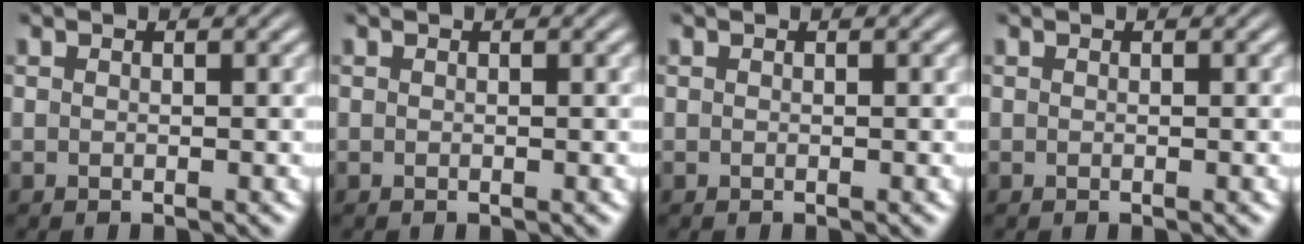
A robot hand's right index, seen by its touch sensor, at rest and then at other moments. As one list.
[{"total": 0.9, "force": [-0.2, -0.8, -0.3], "torque": [0.012, -0.010, 0.005]}, {"total": 0.0}, {"total": 0.0}]